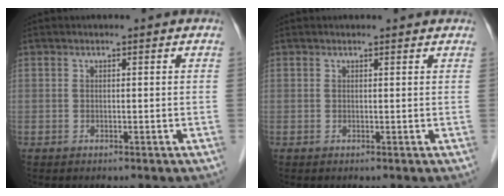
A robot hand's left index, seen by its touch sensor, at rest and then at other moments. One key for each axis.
{"total": 1.8, "fx": 1.7, "fy": 0.4, "fz": 0.4, "tx": -0.015, "ty": 0.007, "tz": 0.015}